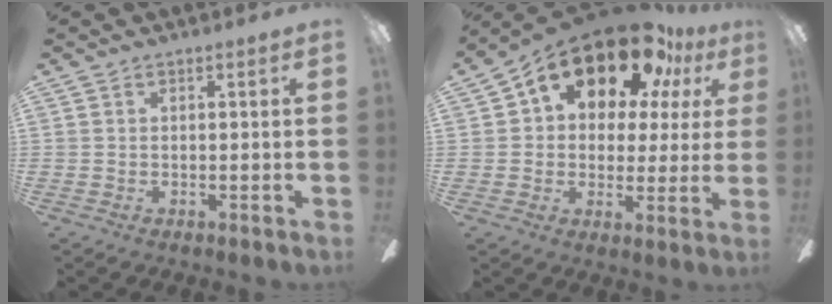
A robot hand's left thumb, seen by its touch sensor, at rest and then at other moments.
{"total": 18.1, "force": [12.2, 9.3, 9.5], "torque": [-0.158, -0.075, 0.212]}